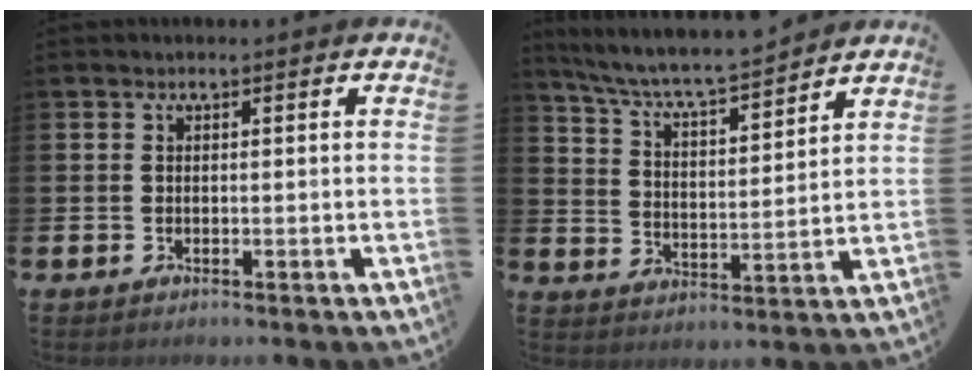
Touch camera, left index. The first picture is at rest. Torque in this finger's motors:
{"motor_torque": [0.17, -0.39, 0.86, 0.21]}